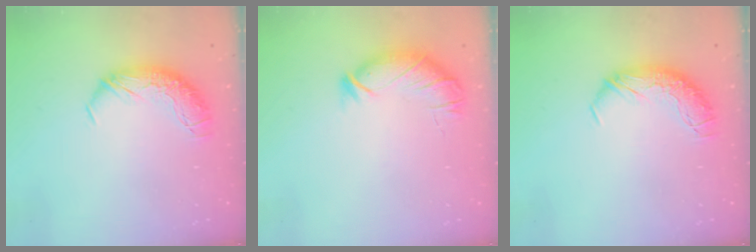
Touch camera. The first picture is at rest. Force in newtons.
{"total": 3.7, "press": 3.6, "slide": 0.8}
{"total": 0.0}